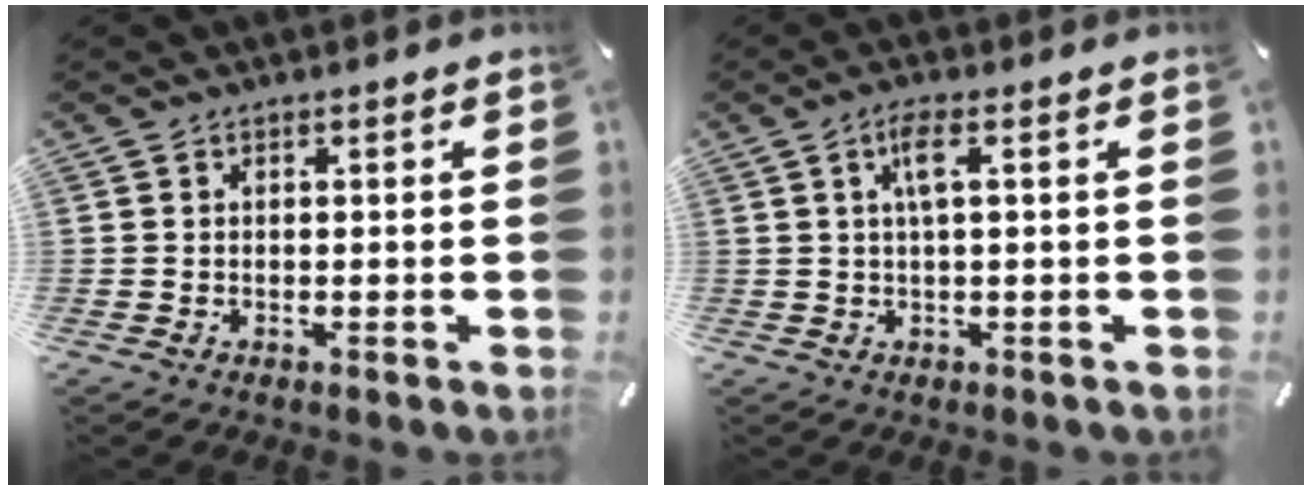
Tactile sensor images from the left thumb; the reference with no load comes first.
{"total": 4.2, "force": [1.0, 0.7, 4.0], "torque": [-0.080, 0.003, 0.015]}